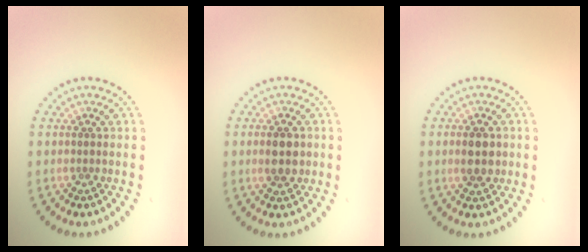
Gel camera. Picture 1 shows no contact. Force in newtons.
{"total": 2.7, "press": 2.7, "slide": 0.1}
{"total": 2.7, "press": 2.7, "slide": 0.1}